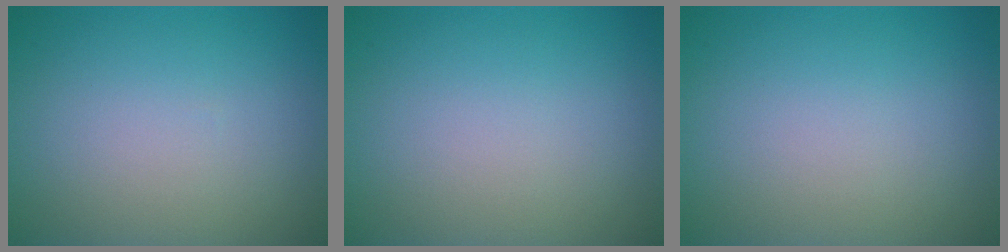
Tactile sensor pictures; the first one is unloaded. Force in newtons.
{"total": 0.0}
{"total": 0.0}